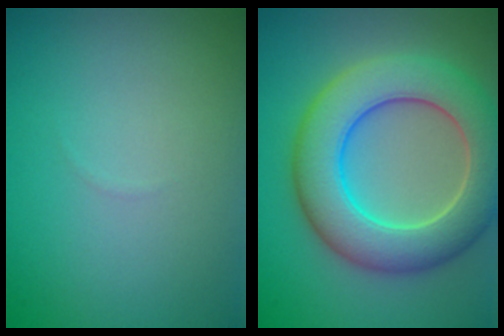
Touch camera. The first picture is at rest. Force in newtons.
{"total": 9.1, "press": 9.0, "slide": 0.7}